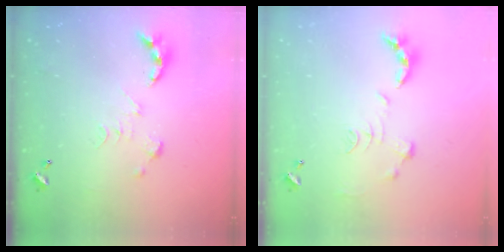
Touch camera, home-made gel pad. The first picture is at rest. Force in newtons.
{"total": 1.1, "press": 1.0, "slide": 0.4}